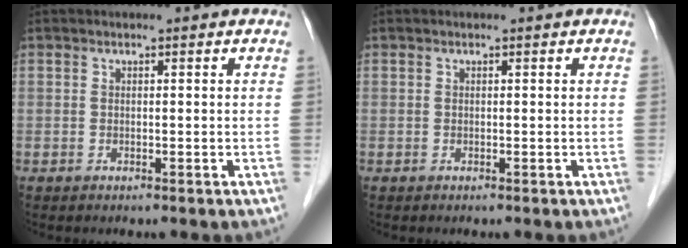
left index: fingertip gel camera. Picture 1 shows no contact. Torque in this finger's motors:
{"motor_torque": [0.00, 0.00, 0.00, 0.00]}